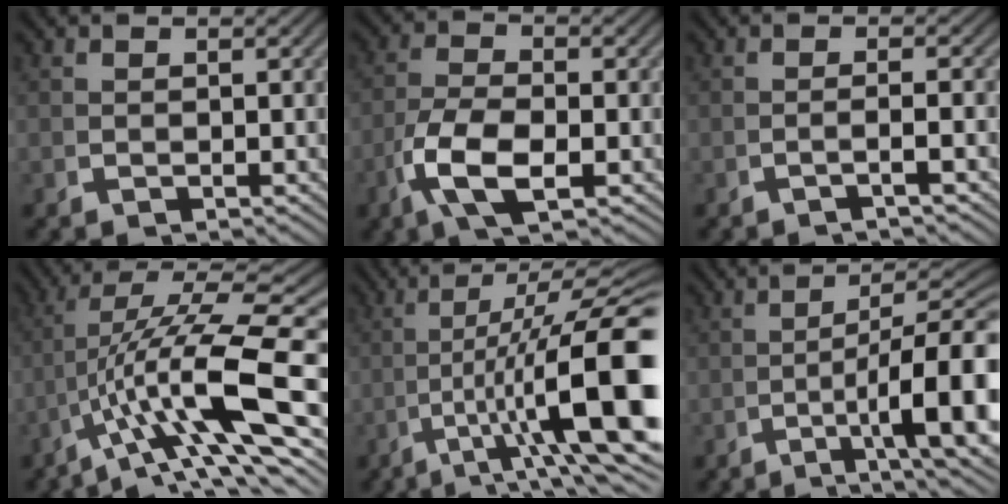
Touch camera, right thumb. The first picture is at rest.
{"total": 6.1, "force": [-1.2, 3.1, 5.1], "torque": [-0.125, -0.024, -0.011]}
{"total": 2.0, "force": [-1.0, -0.4, 1.7], "torque": [-0.034, 0.010, -0.020]}
{"total": 11.9, "force": [-1.4, 4.7, 10.8], "torque": [-0.204, -0.030, 0.009]}
{"total": 14.1, "force": [-1.2, 5.8, 12.8], "torque": [-0.213, -0.034, 0.003]}
{"total": 10.7, "force": [-2.0, 4.6, 9.5], "torque": [-0.153, -0.030, -0.016]}